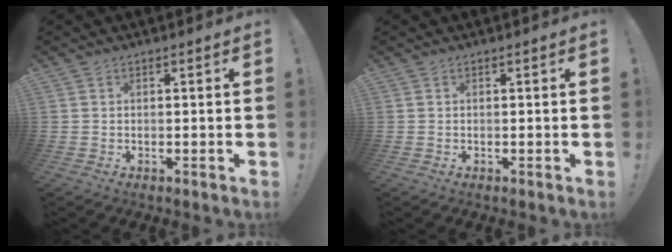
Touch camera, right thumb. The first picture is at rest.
{"total": 0.0}